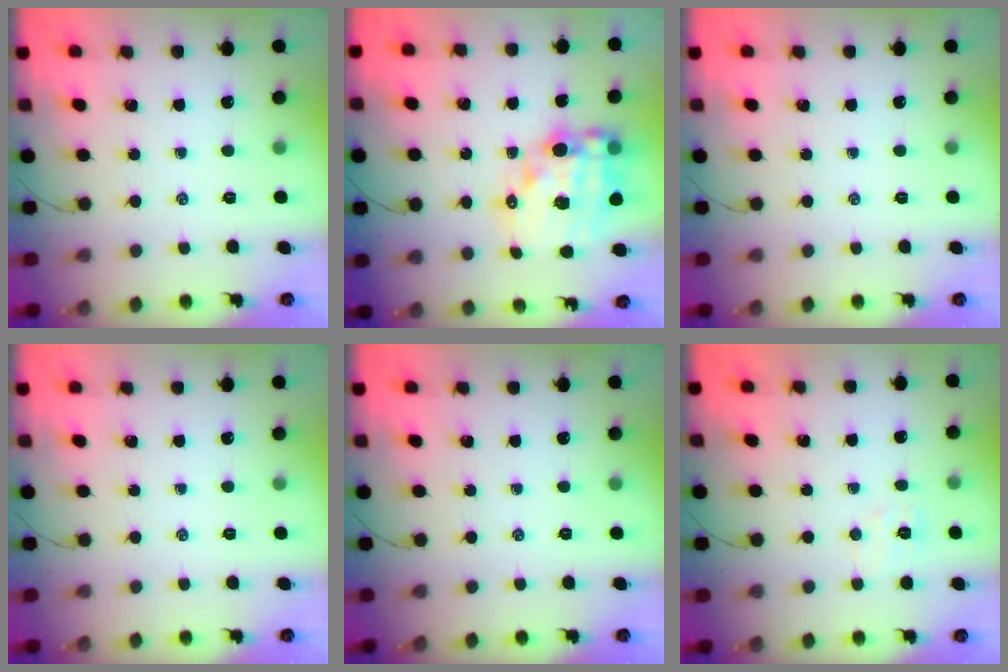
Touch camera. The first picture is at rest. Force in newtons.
{"total": 17.1, "press": 16.6, "slide": 3.9}
{"total": 0.0}
{"total": 0.0}
{"total": 0.0}
{"total": 4.5, "press": 4.4, "slide": 1.1}